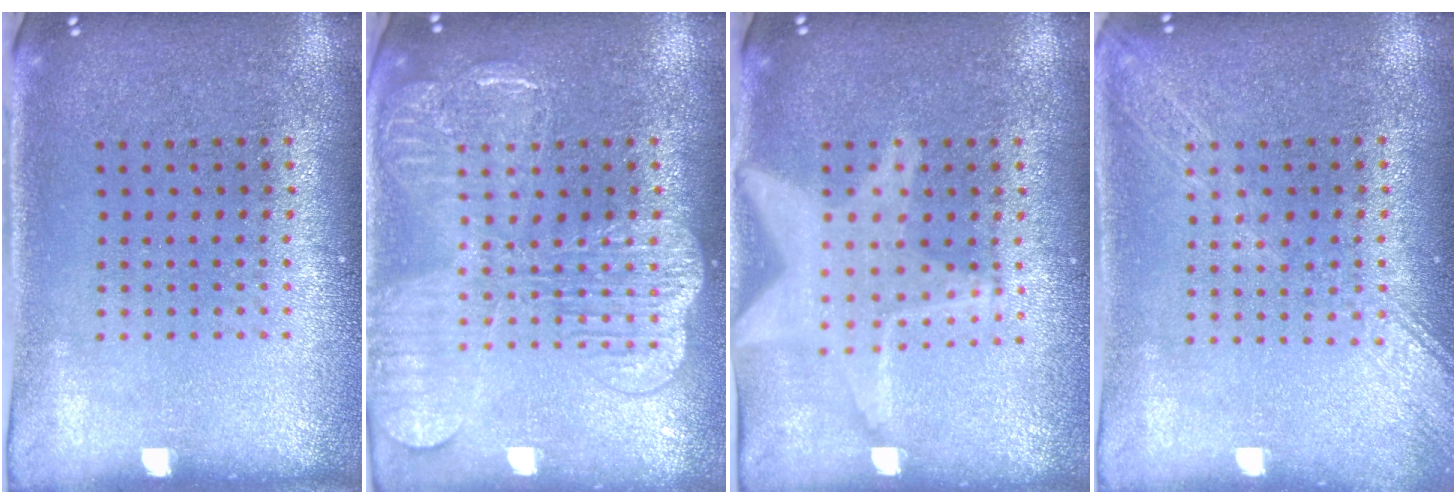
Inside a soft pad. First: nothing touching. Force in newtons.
{"total": 3.9, "press": 3.9, "slide": 0.5}
{"total": 2.6, "press": 2.6, "slide": 0.4}
{"total": 1.6, "press": 1.6, "slide": 0.3}